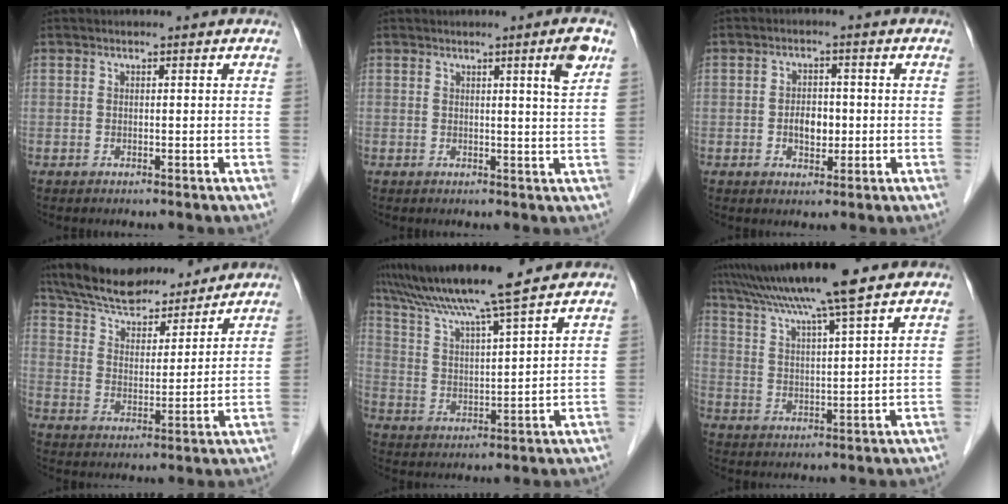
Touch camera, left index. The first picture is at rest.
{"total": 3.9, "force": [1.9, -0.6, 3.3], "torque": [-0.046, -0.009, 0.027]}
{"total": 3.8, "force": [-0.6, 2.3, 2.9], "torque": [-0.050, 0.004, -0.007]}
{"total": 15.4, "force": [13.9, 4.0, 5.2], "torque": [-0.087, 0.025, 0.232]}
{"total": 13.1, "force": [11.3, -0.8, 6.6], "torque": [-0.124, 0.019, 0.189]}
{"total": 12.7, "force": [10.4, -1.0, 7.2], "torque": [-0.128, 0.021, 0.167]}